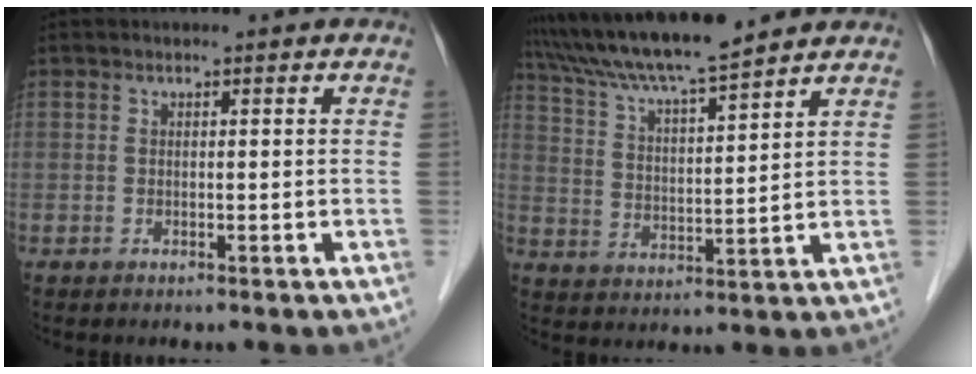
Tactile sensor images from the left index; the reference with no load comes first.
{"total": 12.8, "force": [11.5, -0.2, 5.7], "torque": [-0.111, 0.016, 0.200]}